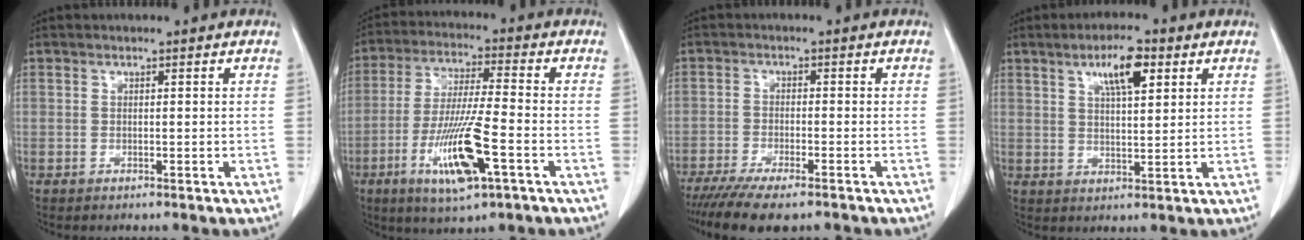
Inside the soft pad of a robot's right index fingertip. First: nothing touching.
{"total": 13.0, "force": [-5.1, 1.3, 11.9], "torque": [-0.233, -0.021, -0.089]}
{"total": 10.3, "force": [-8.2, 2.1, 5.9], "torque": [-0.088, -0.018, -0.127]}
{"total": 6.7, "force": [3.4, 1.6, 5.6], "torque": [-0.098, 0.005, 0.057]}